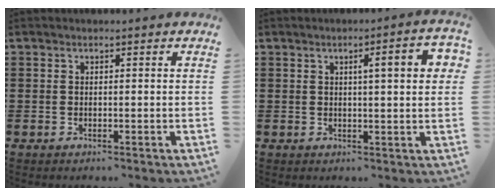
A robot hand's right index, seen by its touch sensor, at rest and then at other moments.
{"total": 5.2, "force": [1.3, 0.8, 4.9], "torque": [-0.078, 0.000, 0.015]}